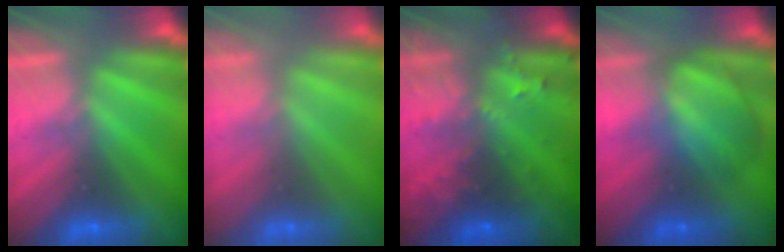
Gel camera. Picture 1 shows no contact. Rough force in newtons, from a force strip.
{"total": 3.0}
{"total": 6.1}
{"total": 3.0}